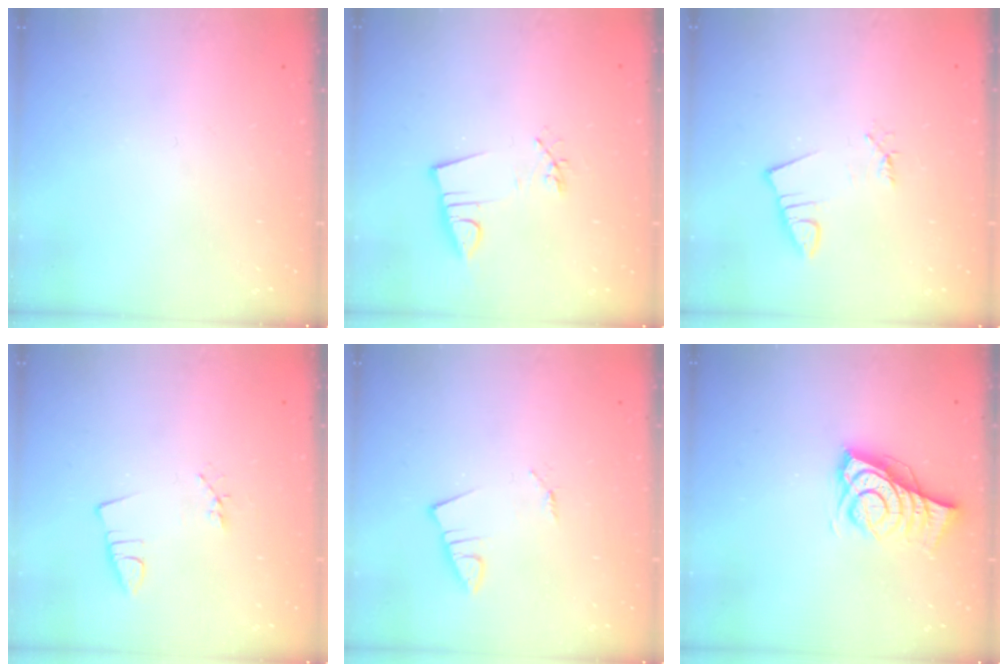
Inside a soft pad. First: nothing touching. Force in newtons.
{"total": 3.7, "press": 2.2, "slide": 3.0}
{"total": 1.1, "press": 1.1, "slide": 0.1}
{"total": 1.9, "press": 1.4, "slide": 1.3}
{"total": 0.8, "press": 0.8, "slide": 0.1}
{"total": 9.3, "press": 8.8, "slide": 2.9}